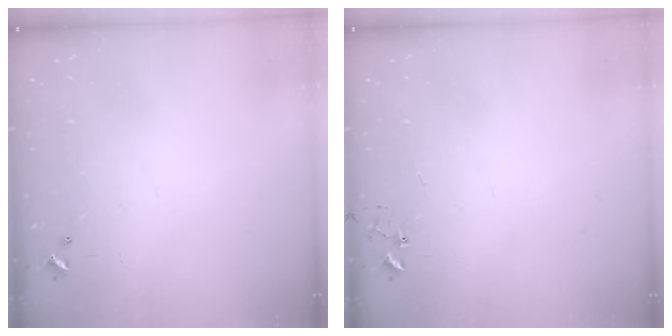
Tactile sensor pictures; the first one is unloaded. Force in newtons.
{"total": 3.1, "press": 3.1, "slide": 0.3}